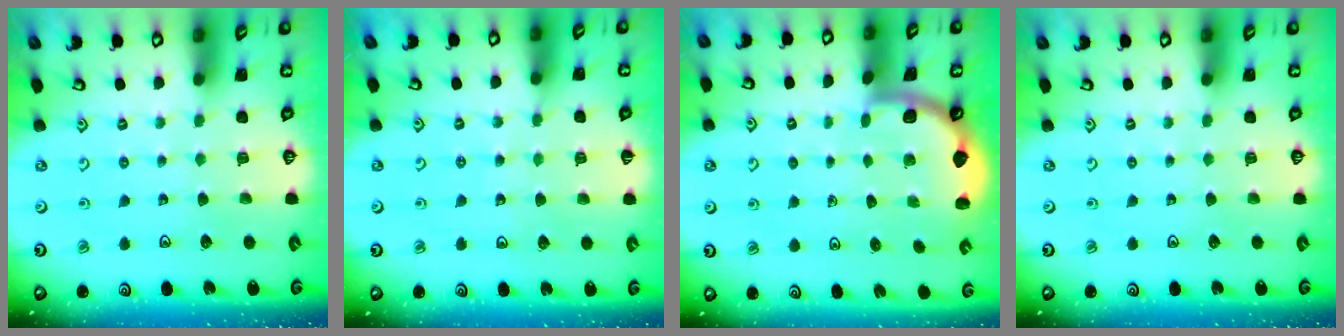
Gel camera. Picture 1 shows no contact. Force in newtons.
{"total": 3.5, "press": 3.0, "slide": 1.9}
{"total": 1.3, "press": 1.3, "slide": 0.1}
{"total": 0.0}